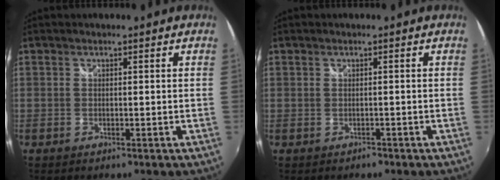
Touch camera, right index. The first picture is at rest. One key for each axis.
{"total": 0.9, "fx": -0.5, "fy": 0.8, "fz": -0.1, "tx": 0.001, "ty": 0.001, "tz": -0.006}